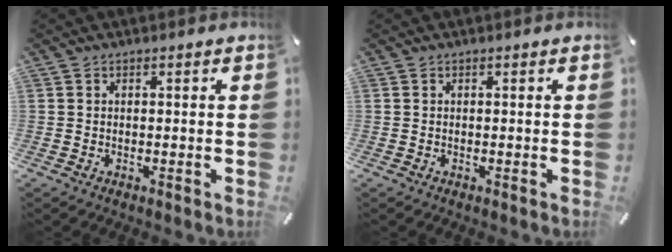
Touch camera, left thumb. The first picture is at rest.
{"total": 0.0}